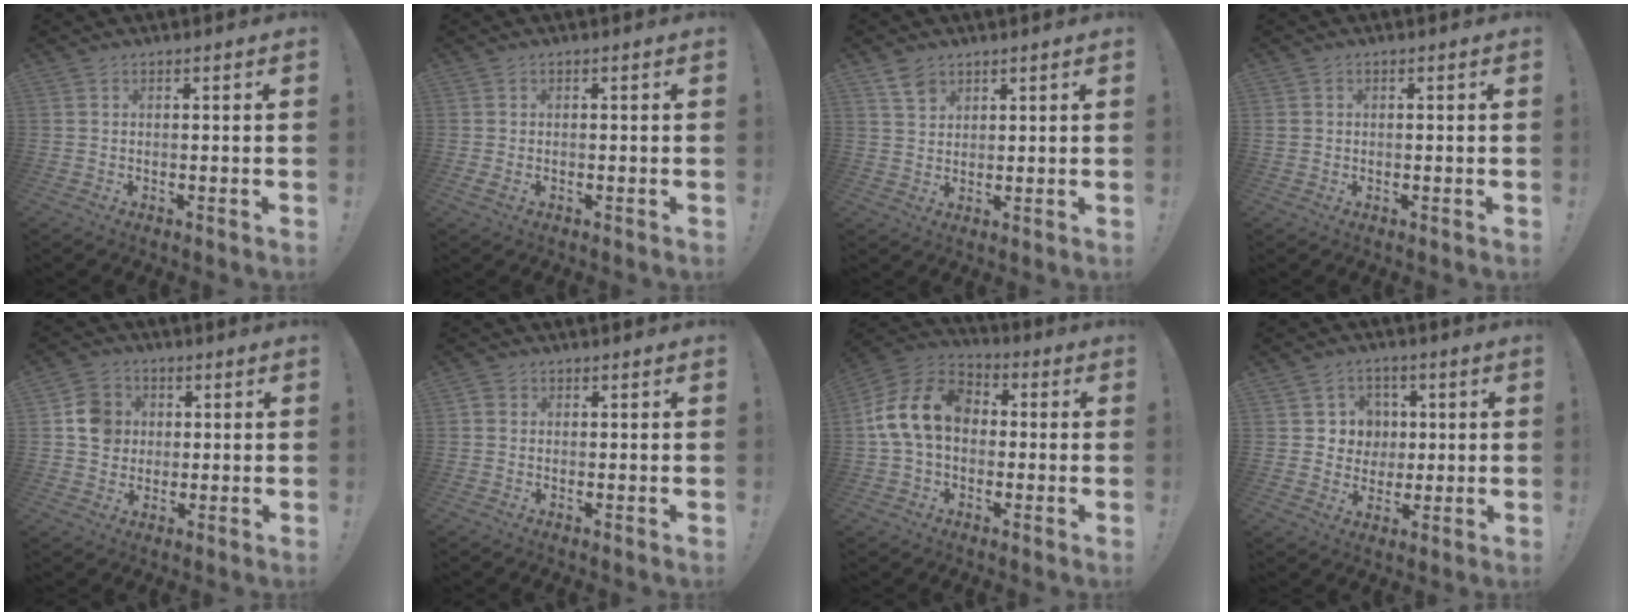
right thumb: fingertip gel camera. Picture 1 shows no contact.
{"total": 0.9, "force": [0.1, 0.5, 0.8], "torque": [-0.007, -0.001, 0.001]}
{"total": 5.2, "force": [3.5, 3.5, 1.6], "torque": [-0.023, -0.016, 0.066]}
{"total": 1.0, "force": [-0.2, 0.9, 0.4], "torque": [-0.005, 0.003, -0.004]}
{"total": 8.8, "force": [1.6, 8.2, 2.7], "torque": [-0.030, 0.001, 0.035]}
{"total": 1.7, "force": [0.4, 1.5, 0.7], "torque": [-0.006, 0.000, 0.005]}
{"total": 16.2, "force": [1.8, 11.7, 11.0], "torque": [-0.201, 0.020, 0.036]}
{"total": 7.2, "force": [1.1, 7.1, 0.7], "torque": [-0.013, -0.012, 0.026]}